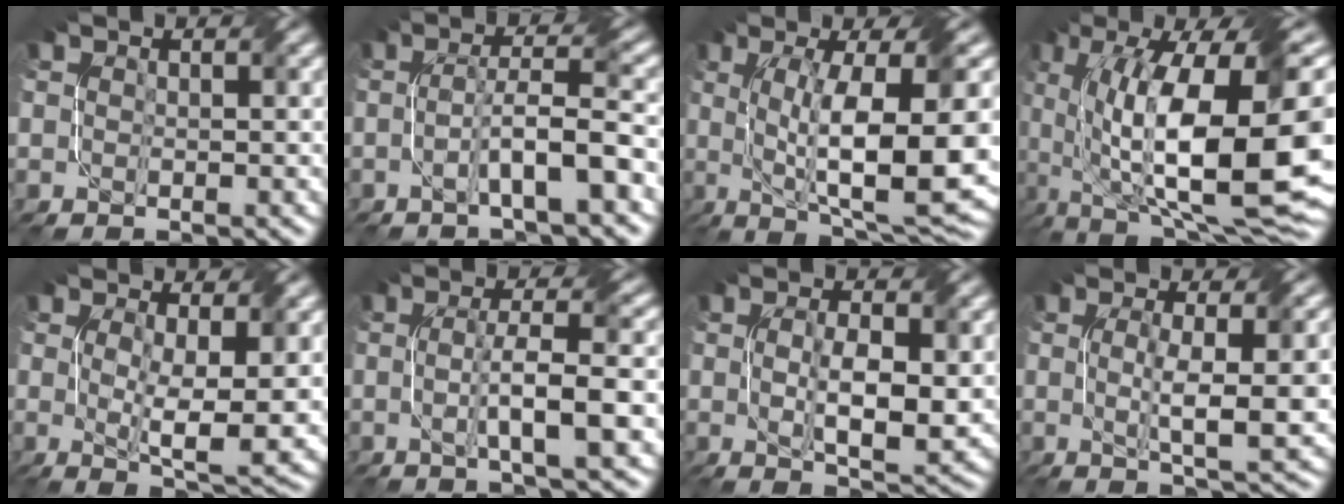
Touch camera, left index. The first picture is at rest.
{"total": 5.2, "force": [-1.7, 0.6, 4.9], "torque": [-0.083, 0.015, -0.032]}
{"total": 12.4, "force": [0.0, 2.9, 12.0], "torque": [-0.193, -0.008, 0.011]}
{"total": 17.8, "force": [-0.5, 7.1, 16.3], "torque": [-0.286, 0.002, 0.004]}
{"total": 5.9, "force": [0.7, 1.3, 5.7], "torque": [-0.095, -0.015, 0.016]}
{"total": 5.9, "force": [-0.8, 0.8, 5.8], "torque": [-0.092, 0.005, -0.014]}
{"total": 5.5, "force": [-0.1, 1.6, 5.3], "torque": [-0.092, -0.008, 0.004]}
{"total": 5.4, "force": [-0.1, 0.9, 5.3], "torque": [-0.089, -0.003, -0.002]}